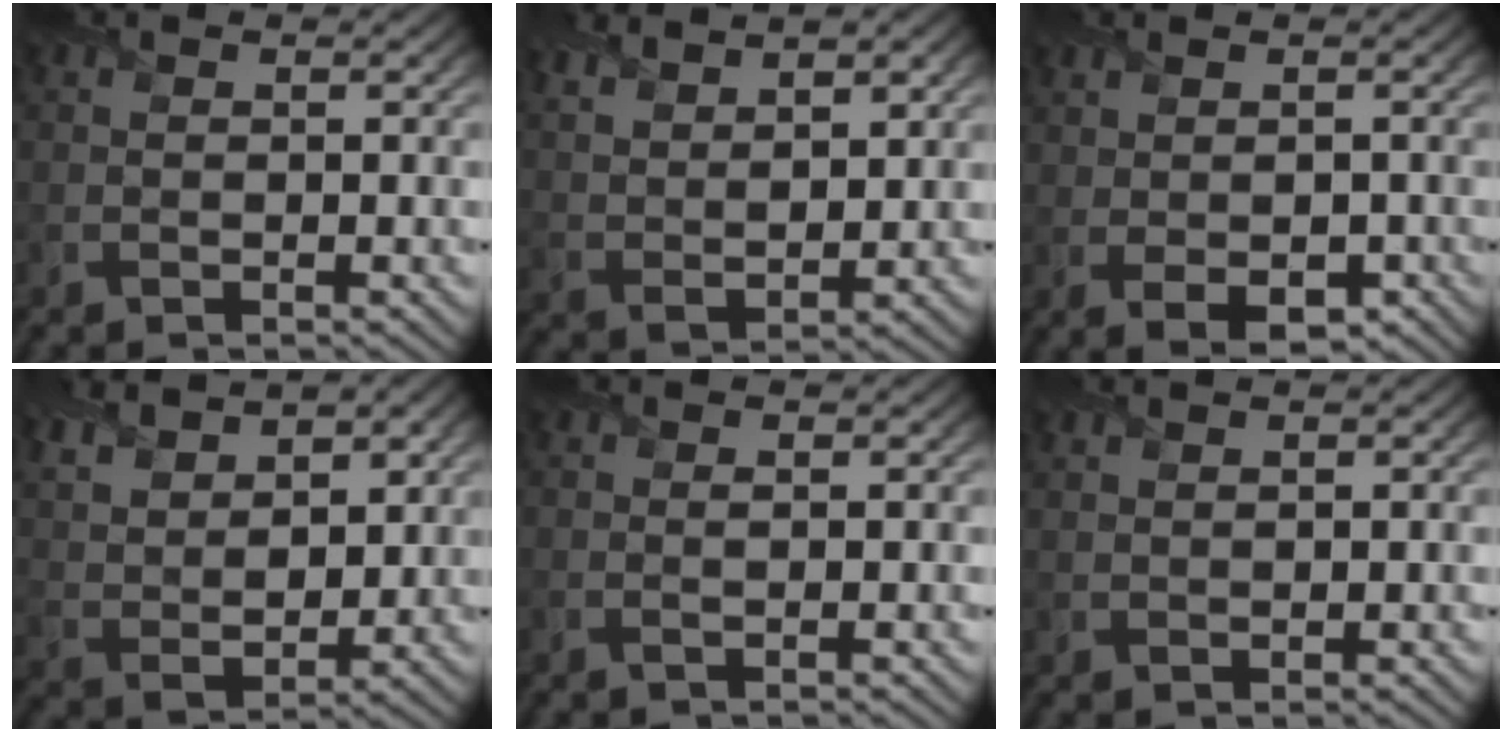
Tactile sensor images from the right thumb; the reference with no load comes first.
{"total": 7.6, "force": [5.1, 3.0, 4.8], "torque": [-0.105, 0.001, 0.096]}
{"total": 4.1, "force": [-1.0, 2.1, 3.4], "torque": [-0.064, -0.010, -0.006]}
{"total": 9.6, "force": [6.0, 5.0, 5.6], "torque": [-0.143, 0.009, 0.110]}
{"total": 0.8, "force": [0.2, 0.2, 0.8], "torque": [-0.015, 0.002, 0.003]}
{"total": 1.1, "force": [0.9, 0.4, 0.3], "torque": [-0.013, -0.001, 0.024]}